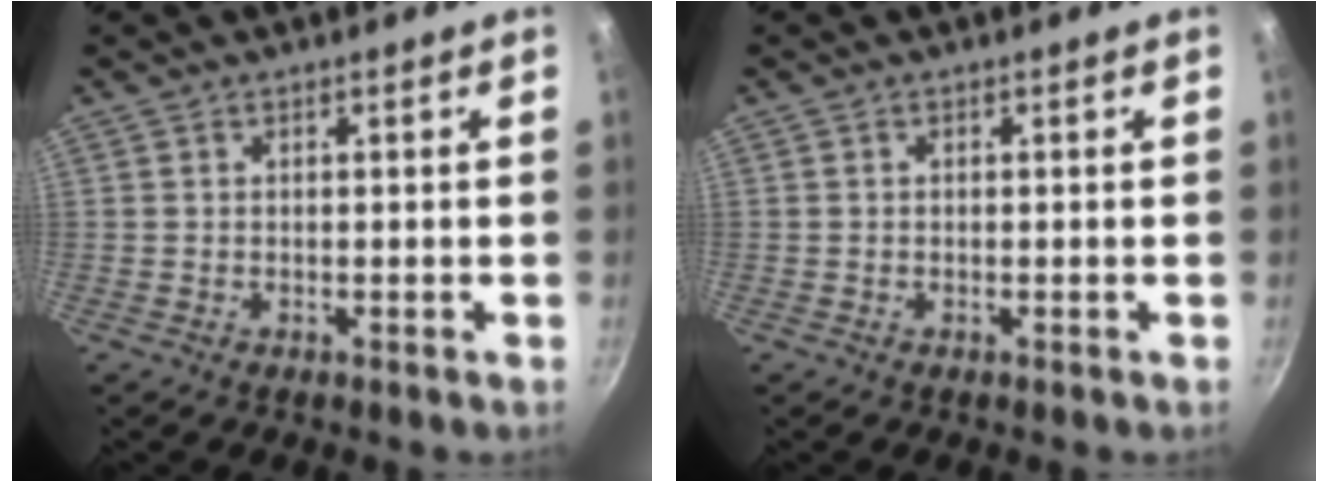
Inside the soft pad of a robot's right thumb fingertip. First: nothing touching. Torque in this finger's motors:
{"motor_torque": [-0.16, -0.04, -0.12, 0.26, -0.01]}